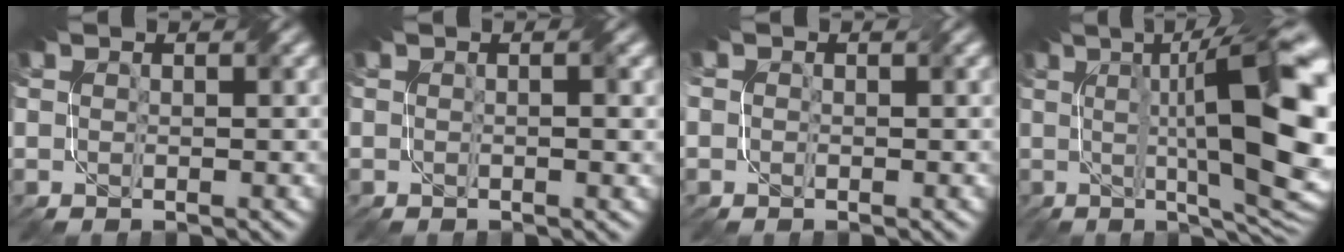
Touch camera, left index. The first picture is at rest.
{"total": 1.0, "force": [0.1, 0.2, 1.0], "torque": [-0.014, 0.001, -0.002]}
{"total": 1.5, "force": [-0.2, 1.4, 0.5], "torque": [-0.009, 0.007, -0.004]}
{"total": 15.1, "force": [1.8, 4.0, 14.4], "torque": [-0.180, 0.015, 0.034]}